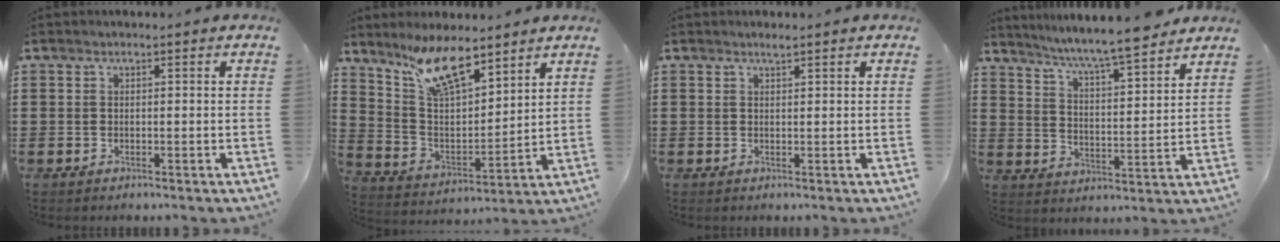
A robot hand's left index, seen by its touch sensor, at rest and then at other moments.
{"total": 9.5, "force": [7.1, 2.4, 5.8], "torque": [-0.135, -0.031, 0.128]}
{"total": 1.0, "force": [0.9, 0.1, 0.5], "torque": [-0.011, -0.001, 0.017]}
{"total": 6.3, "force": [5.9, -0.4, 2.4], "torque": [-0.071, -0.041, 0.095]}